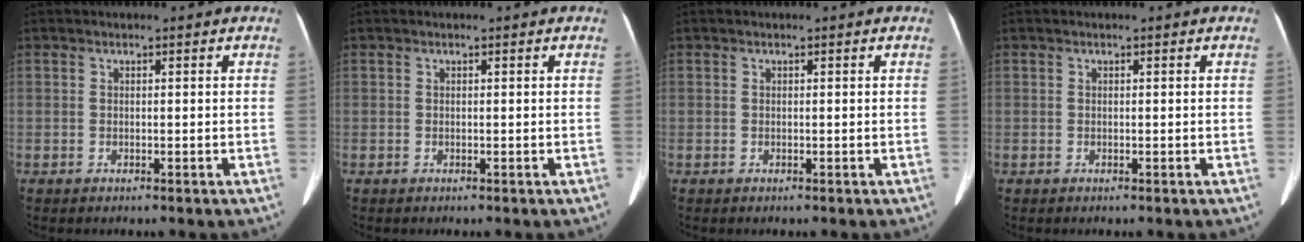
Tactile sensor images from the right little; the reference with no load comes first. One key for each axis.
{"total": 0.0}
{"total": 0.0}
{"total": 0.0}